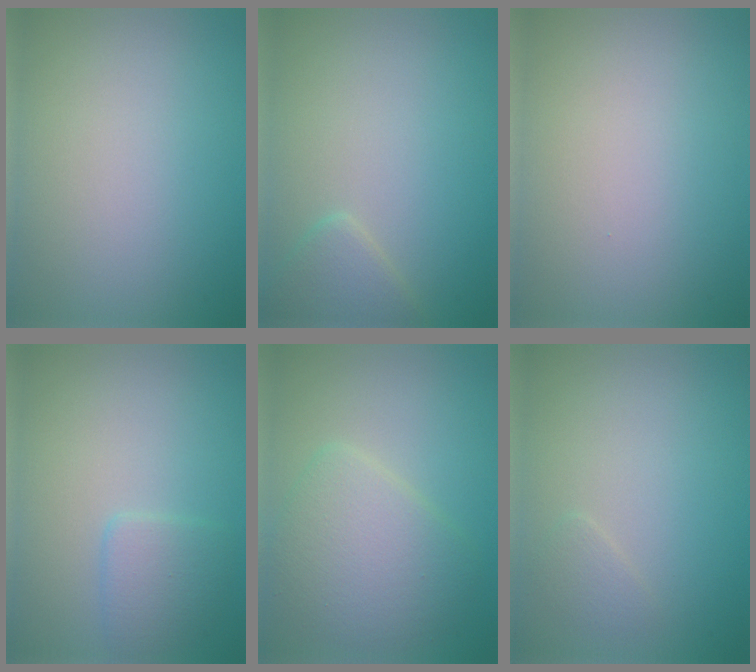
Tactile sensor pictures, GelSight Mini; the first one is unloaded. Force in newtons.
{"total": 2.1, "press": 2.1, "slide": 0.1}
{"total": 0.0}
{"total": 2.0, "press": 2.0, "slide": 0.1}
{"total": 4.9, "press": 4.9, "slide": 0.2}
{"total": 0.9, "press": 0.9, "slide": 0.0}